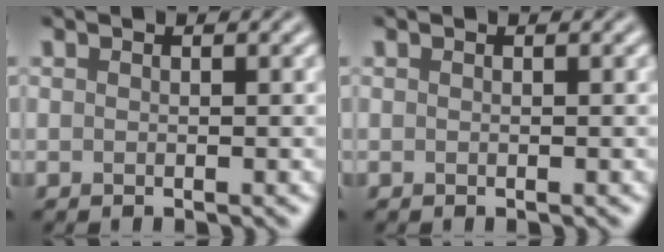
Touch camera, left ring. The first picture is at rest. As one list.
[{"total": 0.0}]